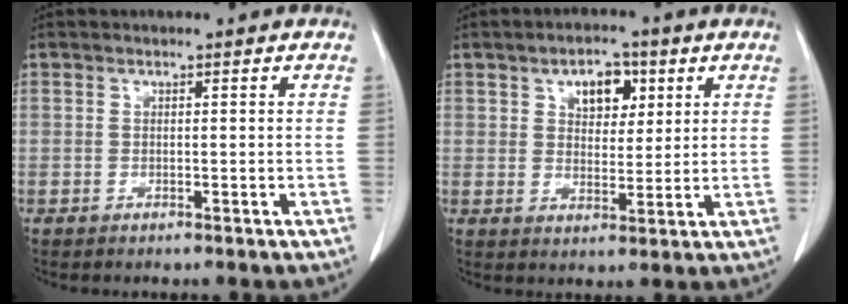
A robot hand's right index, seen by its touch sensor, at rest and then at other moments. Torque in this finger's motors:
{"motor_torque": [0.11, 0.09, 0.05, 0.03]}